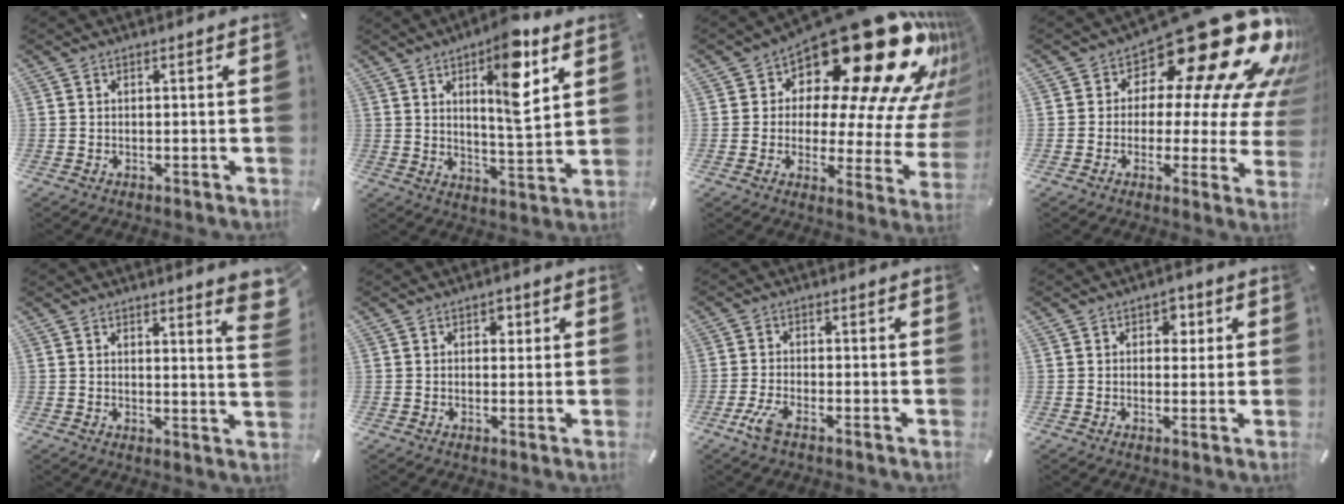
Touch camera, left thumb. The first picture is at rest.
{"total": 12.9, "force": [6.5, 3.9, 10.4], "torque": [-0.147, -0.036, 0.103]}
{"total": 30.0, "force": [16.4, 13.7, 21.0], "torque": [-0.252, -0.145, 0.290]}
{"total": 23.7, "force": [14.6, 9.4, 16.2], "torque": [-0.215, -0.119, 0.237]}
{"total": 4.8, "force": [3.4, 0.6, 3.3], "torque": [-0.041, -0.025, 0.055]}
{"total": 2.0, "force": [0.7, 1.6, 0.9], "torque": [-0.004, 0.002, 0.005]}
{"total": 4.4, "force": [-2.4, 1.3, 3.4], "torque": [-0.088, -0.006, -0.050]}
{"total": 3.4, "force": [0.9, 2.7, 1.9], "torque": [-0.009, -0.004, 0.006]}